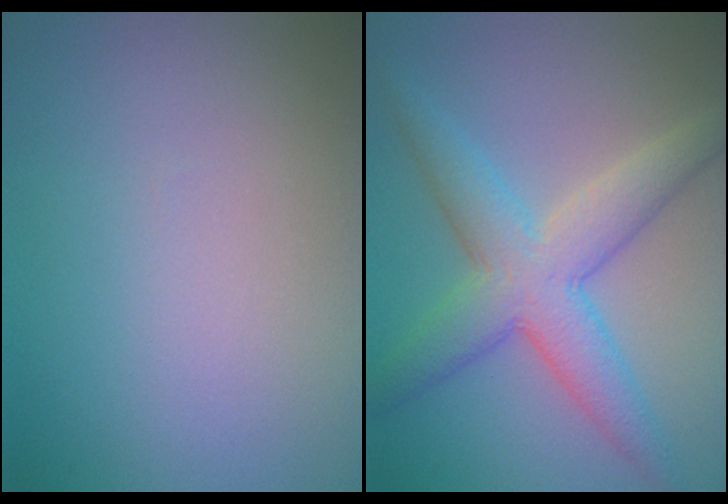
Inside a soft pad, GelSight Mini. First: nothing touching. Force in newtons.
{"total": 6.0, "press": 6.0, "slide": 0.2}